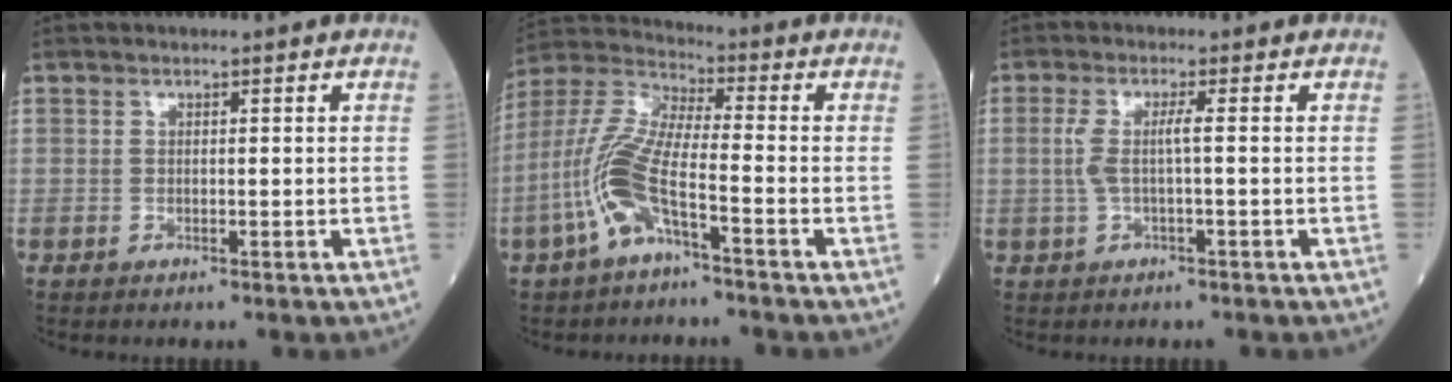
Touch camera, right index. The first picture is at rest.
{"total": 10.9, "force": [-4.4, 2.1, 9.7], "torque": [-0.227, 0.008, -0.092]}
{"total": 3.4, "force": [0.0, 0.1, 3.4], "torque": [-0.080, 0.007, 0.001]}